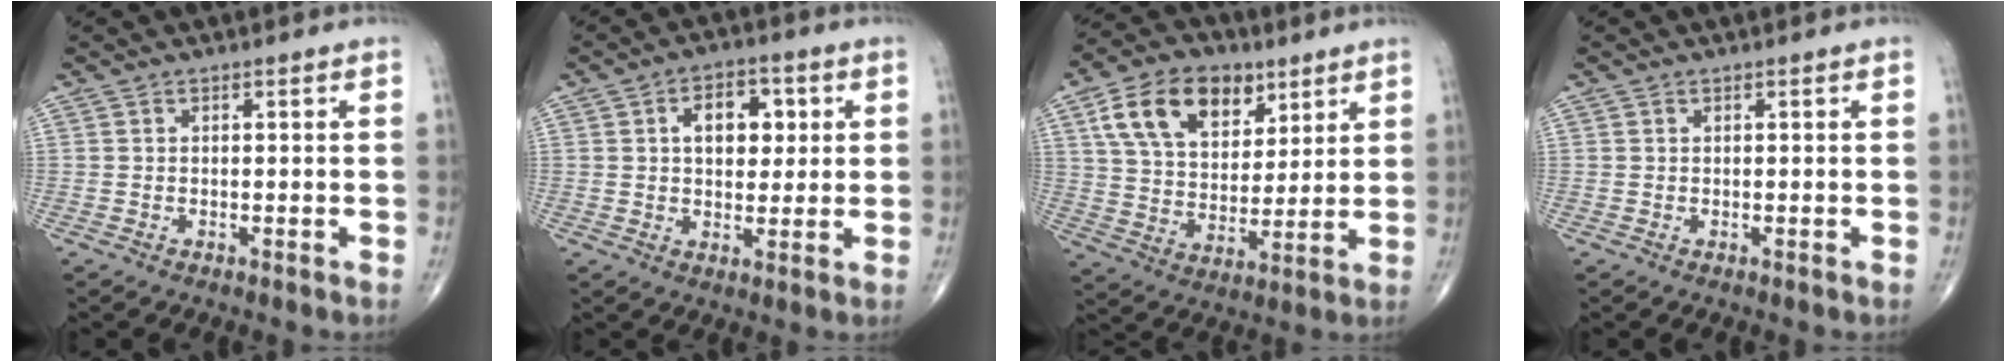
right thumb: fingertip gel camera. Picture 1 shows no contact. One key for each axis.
{"total": 8.7, "fx": 2.0, "fy": 5.6, "fz": 6.4, "tx": -0.058, "ty": 0.002, "tz": 0.029}
{"total": 16.6, "fx": 7.9, "fy": 10.7, "fz": 10.0, "tx": -0.143, "ty": -0.021, "tz": 0.144}
{"total": 0.0}